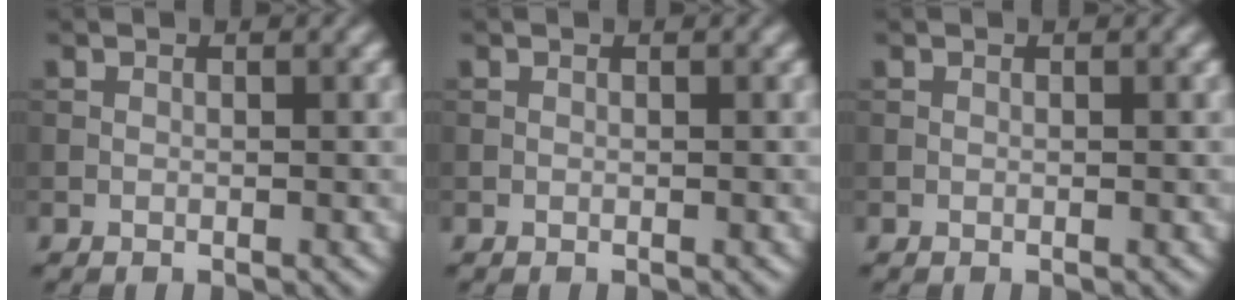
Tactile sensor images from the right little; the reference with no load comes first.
{"total": 0.0}
{"total": 0.0}